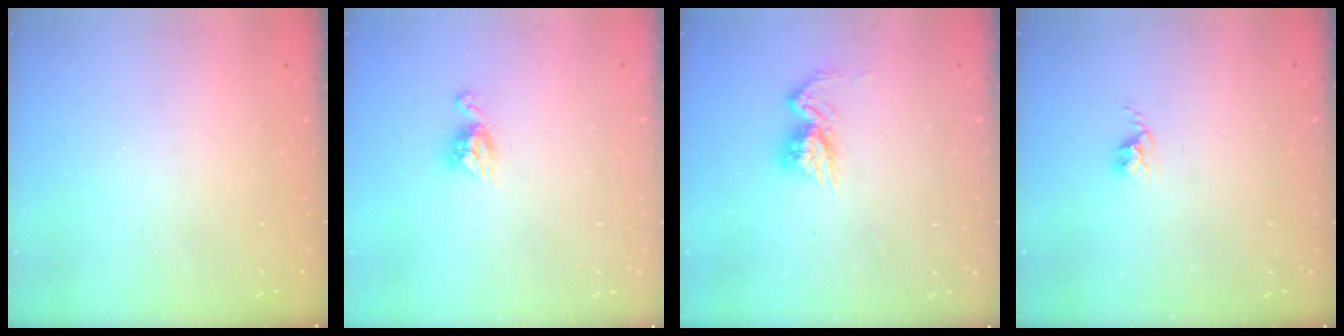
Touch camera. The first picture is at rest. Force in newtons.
{"total": 7.9, "press": 7.9, "slide": 0.6}
{"total": 9.6, "press": 9.6, "slide": 0.8}
{"total": 2.4, "press": 2.4, "slide": 0.3}